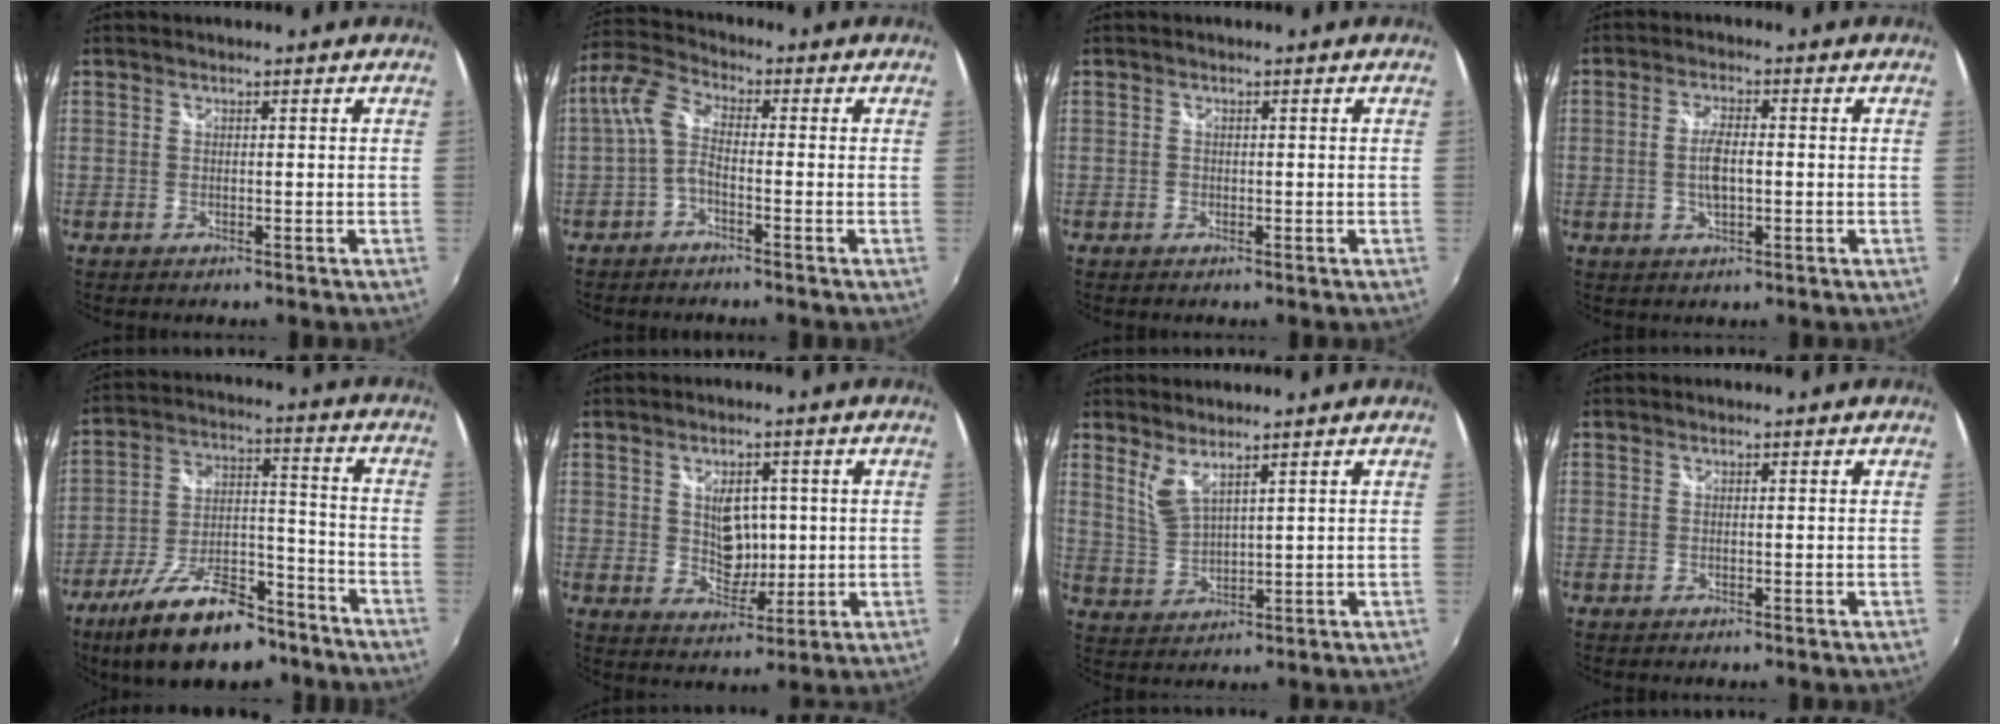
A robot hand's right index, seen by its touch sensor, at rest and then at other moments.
{"total": 5.6, "force": [-1.5, 2.4, 4.8], "torque": [-0.118, 0.018, -0.034]}
{"total": 0.7, "force": [-0.3, 0.6, 0.1], "torque": [-0.001, -0.002, -0.006]}
{"total": 5.0, "force": [-0.5, 1.8, 4.7], "torque": [-0.092, 0.001, -0.007]}
{"total": 20.3, "force": [-14.5, 8.0, 11.8], "torque": [-0.215, -0.002, -0.228]}
{"total": 7.1, "force": [1.0, 4.8, 5.2], "torque": [-0.082, -0.001, 0.023]}
{"total": 4.1, "force": [3.0, 0.8, 2.6], "torque": [-0.056, -0.006, 0.066]}
{"total": 0.0}